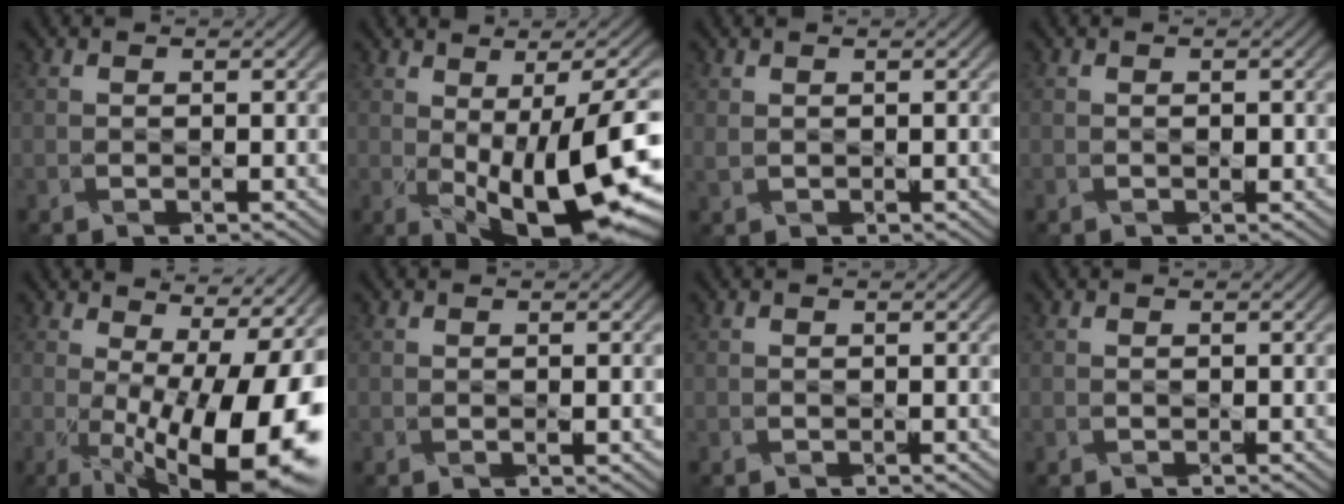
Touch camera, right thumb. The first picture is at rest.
{"total": 15.0, "force": [-2.7, 5.6, 13.6], "torque": [-0.202, -0.031, -0.018]}
{"total": 0.9, "force": [0.8, 0.5, 0.0], "torque": [-0.004, -0.001, 0.018]}
{"total": 0.7, "force": [-0.1, 0.5, 0.5], "torque": [-0.003, -0.003, -0.001]}
{"total": 16.9, "force": [-1.7, 7.2, 15.2], "torque": [-0.213, -0.042, 0.001]}
{"total": 0.8, "force": [-0.1, 0.3, 0.7], "torque": [-0.010, -0.003, -0.001]}
{"total": 0.0}
{"total": 0.0}